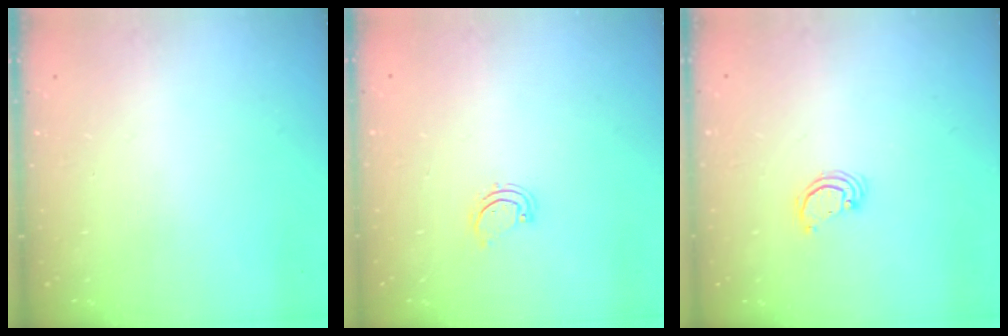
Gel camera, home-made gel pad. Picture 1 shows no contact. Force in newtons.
{"total": 2.5, "press": 2.5, "slide": 0.3}
{"total": 2.6, "press": 2.6, "slide": 0.2}